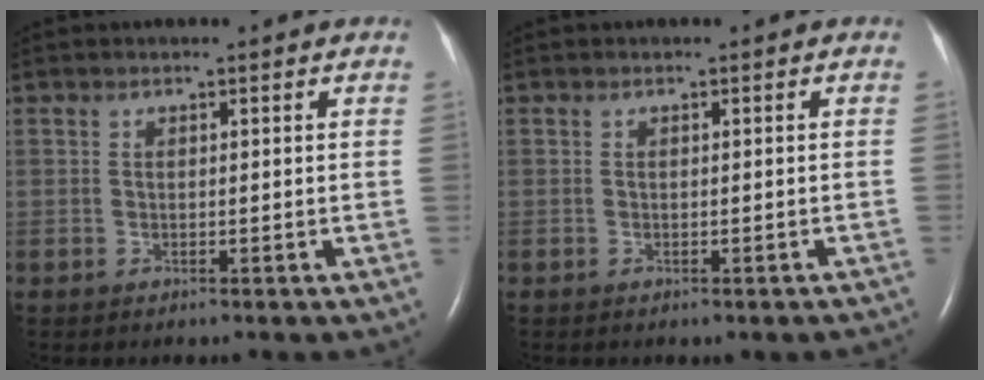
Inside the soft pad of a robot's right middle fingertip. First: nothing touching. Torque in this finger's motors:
{"motor_torque": [1.03, -1.11, 0.18, 0.09]}